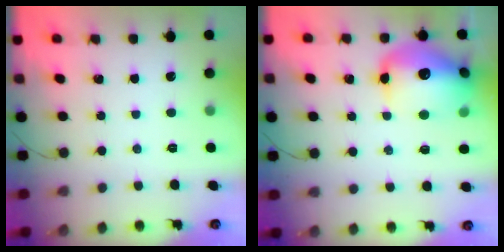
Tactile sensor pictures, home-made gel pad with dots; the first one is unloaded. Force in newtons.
{"total": 19.2, "press": 18.9, "slide": 3.1}